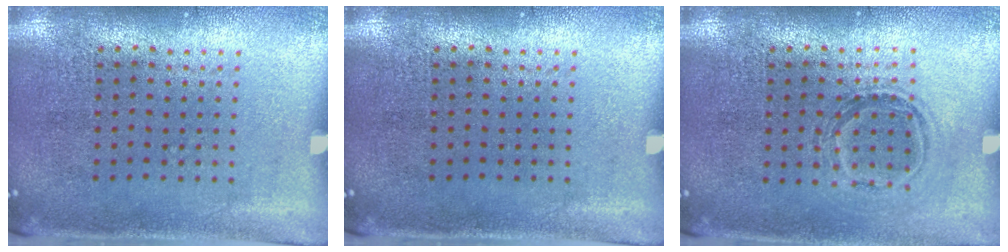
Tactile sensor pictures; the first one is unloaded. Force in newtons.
{"total": 0.0}
{"total": 1.1, "press": 0.9, "slide": 0.6}